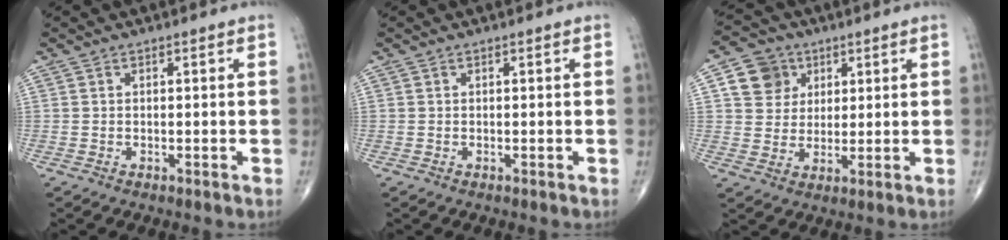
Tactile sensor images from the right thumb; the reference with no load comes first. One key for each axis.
{"total": 0.0}
{"total": 8.1, "fx": 3.0, "fy": 7.1, "fz": 2.5, "tx": -0.011, "ty": -0.006, "tz": 0.053}